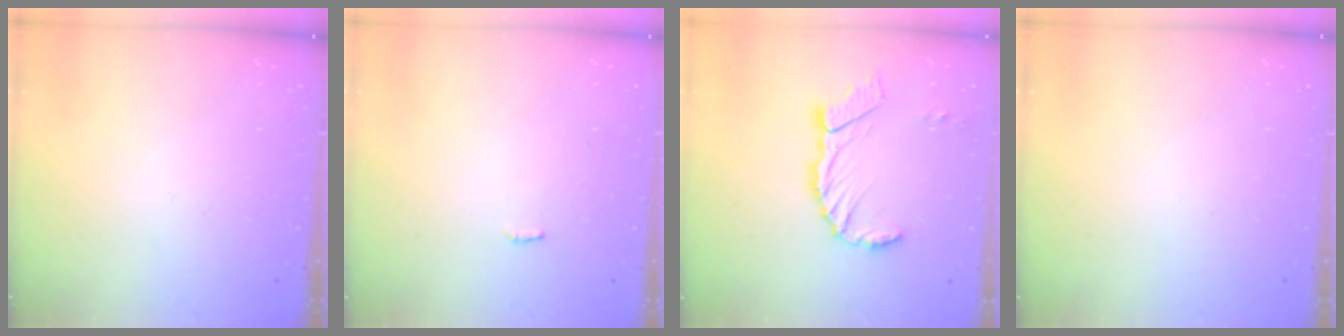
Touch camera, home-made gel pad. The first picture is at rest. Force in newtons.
{"total": 3.1, "press": 3.1, "slide": 0.2}
{"total": 10.7, "press": 10.6, "slide": 1.3}
{"total": 0.0}